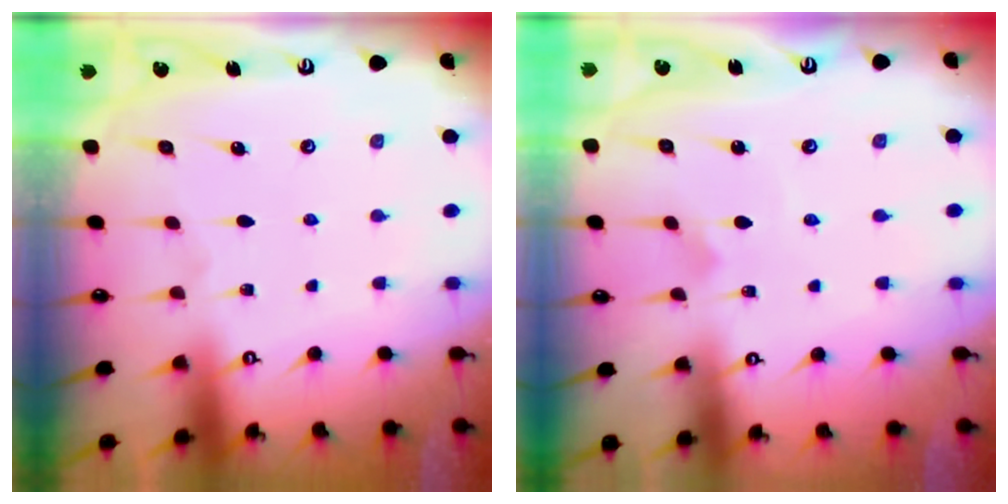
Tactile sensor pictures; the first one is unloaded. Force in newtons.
{"total": 1.7, "press": 1.7, "slide": 0.1}